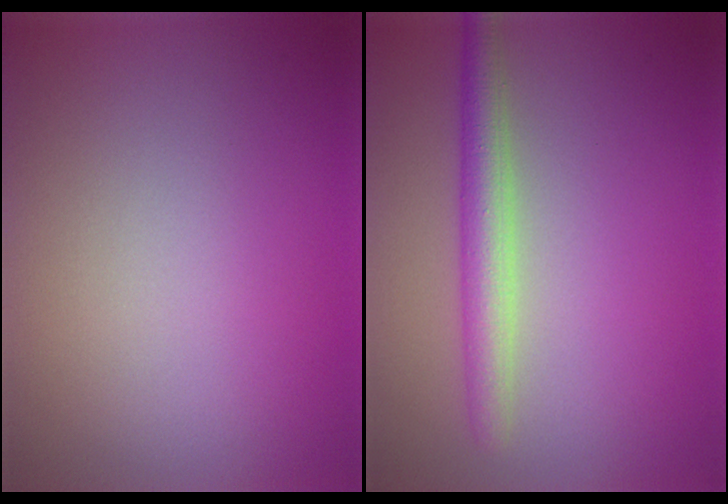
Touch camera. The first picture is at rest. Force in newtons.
{"total": 3.4, "press": 3.4, "slide": 0.1}